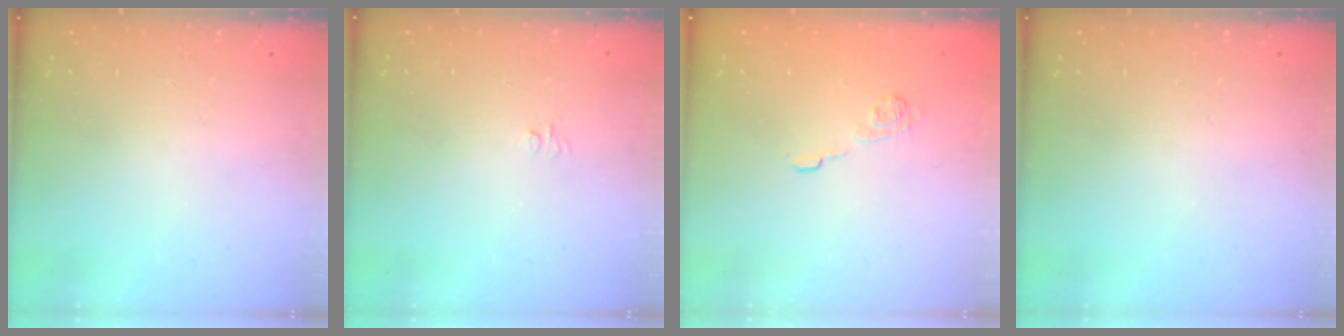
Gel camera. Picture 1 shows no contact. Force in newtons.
{"total": 3.1, "press": 3.0, "slide": 0.3}
{"total": 9.2, "press": 9.2, "slide": 0.8}
{"total": 0.0}